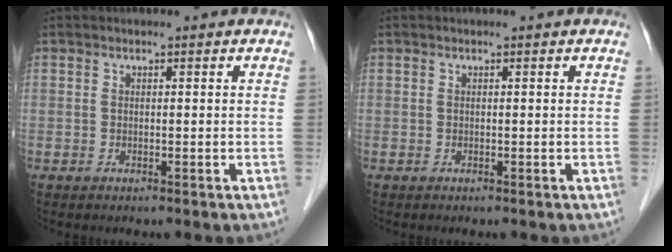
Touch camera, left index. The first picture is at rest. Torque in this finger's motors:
{"motor_torque": [0.00, 0.00, 0.00, 0.00]}